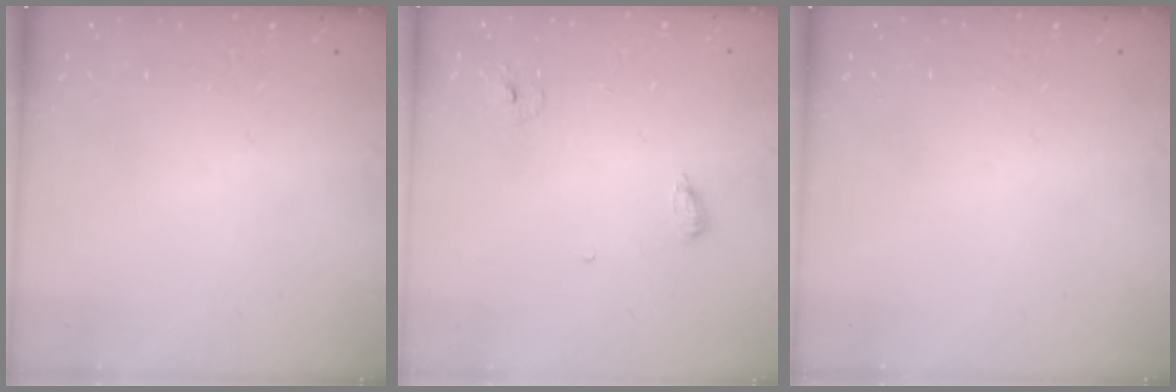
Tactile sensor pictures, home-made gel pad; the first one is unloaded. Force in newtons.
{"total": 6.4, "press": 6.4, "slide": 0.5}
{"total": 0.0}